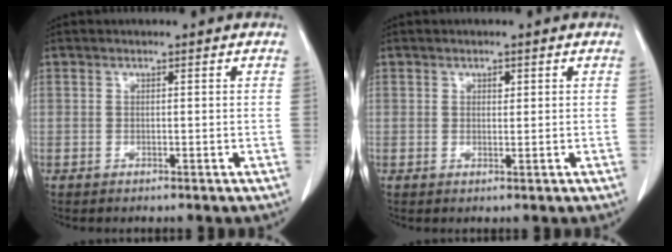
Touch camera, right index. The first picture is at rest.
{"total": 1.1, "force": [0.5, 0.6, 0.8], "torque": [-0.011, -0.003, 0.008]}